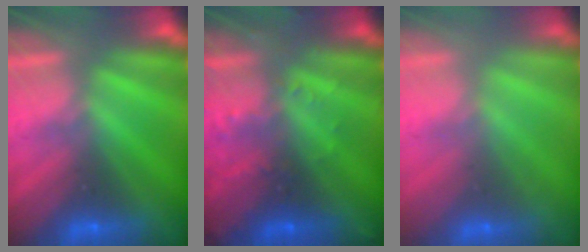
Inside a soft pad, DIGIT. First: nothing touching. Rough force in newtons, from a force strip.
{"total": 2.9}
{"total": 2.7}